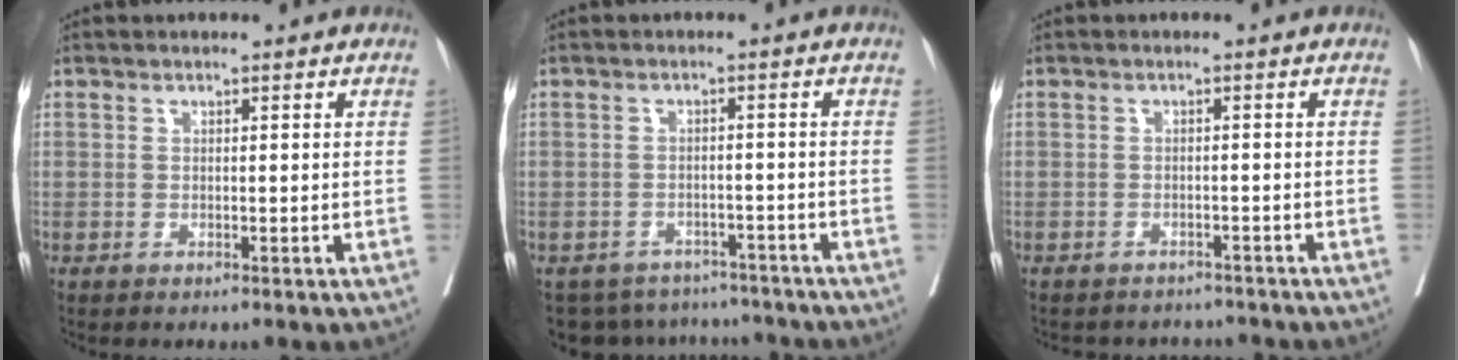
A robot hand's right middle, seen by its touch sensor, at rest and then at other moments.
{"total": 9.5, "force": [-8.5, 4.2, 0.8], "torque": [-0.011, 0.014, -0.105]}
{"total": 4.7, "force": [-4.5, 1.5, -0.3], "torque": [0.005, 0.011, -0.055]}